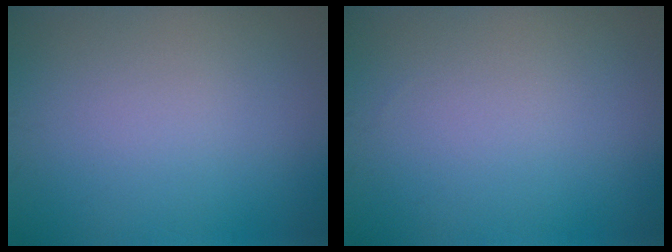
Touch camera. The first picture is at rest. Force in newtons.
{"total": 0.0}